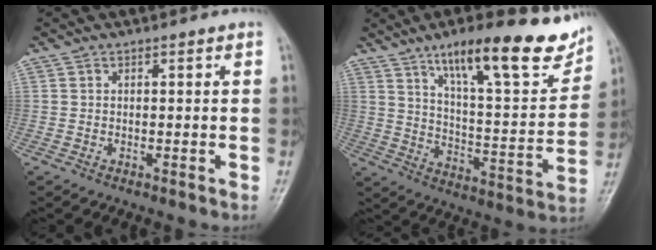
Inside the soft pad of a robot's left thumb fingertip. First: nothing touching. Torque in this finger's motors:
{"motor_torque": [0.87, 0.61, 1.43, -1.34, 0.12]}